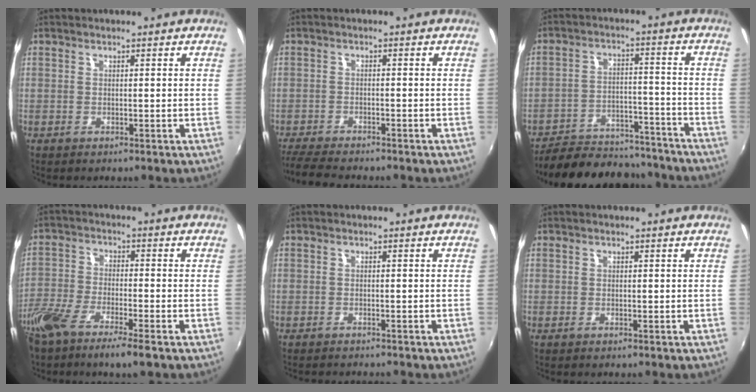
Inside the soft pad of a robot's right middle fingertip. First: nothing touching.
{"total": 6.9, "force": [-6.3, 0.8, 2.7], "torque": [-0.076, -0.022, -0.109]}
{"total": 20.7, "force": [-18.2, 6.7, 7.0], "torque": [-0.148, 0.011, -0.245]}
{"total": 9.5, "force": [-6.9, 1.5, 6.4], "torque": [-0.149, -0.024, -0.138]}
{"total": 2.8, "force": [-2.7, 0.4, 0.7], "torque": [-0.023, -0.014, -0.045]}
{"total": 0.0}